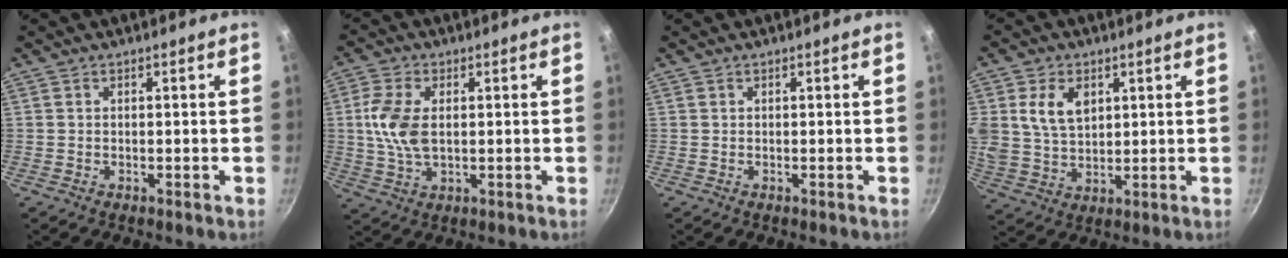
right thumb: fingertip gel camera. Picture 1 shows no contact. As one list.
[{"total": 8.3, "force": [0.7, 4.8, 6.8], "torque": [-0.142, 0.003, 0.014]}, {"total": 0.0}, {"total": 9.1, "force": [3.0, 6.4, 5.7], "torque": [-0.094, -0.013, 0.060]}]